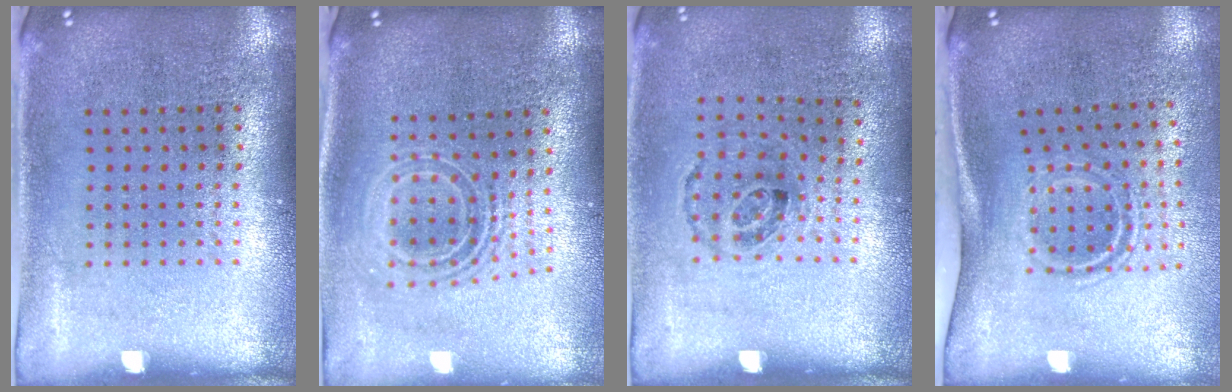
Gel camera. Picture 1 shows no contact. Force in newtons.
{"total": 2.0, "press": 1.5, "slide": 1.4}
{"total": 1.0, "press": 0.6, "slide": 0.8}
{"total": 1.8, "press": 1.1, "slide": 1.5}